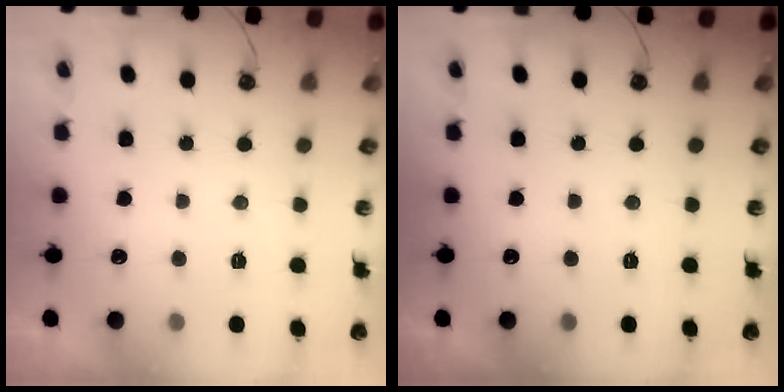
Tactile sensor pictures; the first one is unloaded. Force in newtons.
{"total": 0.0}